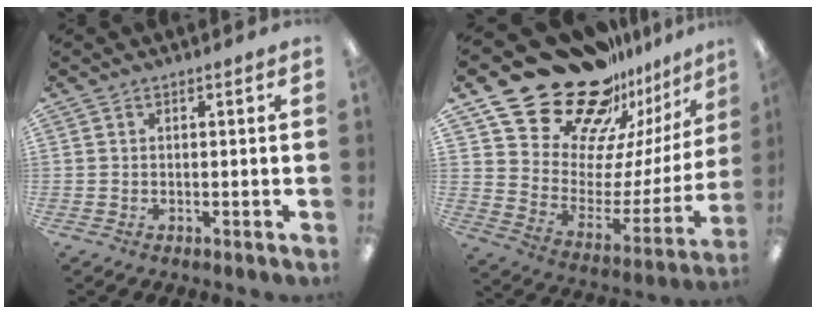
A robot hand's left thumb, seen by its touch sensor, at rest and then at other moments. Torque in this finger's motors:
{"motor_torque": [0.58, 0.58, 1.06, -1.71, 0.36]}